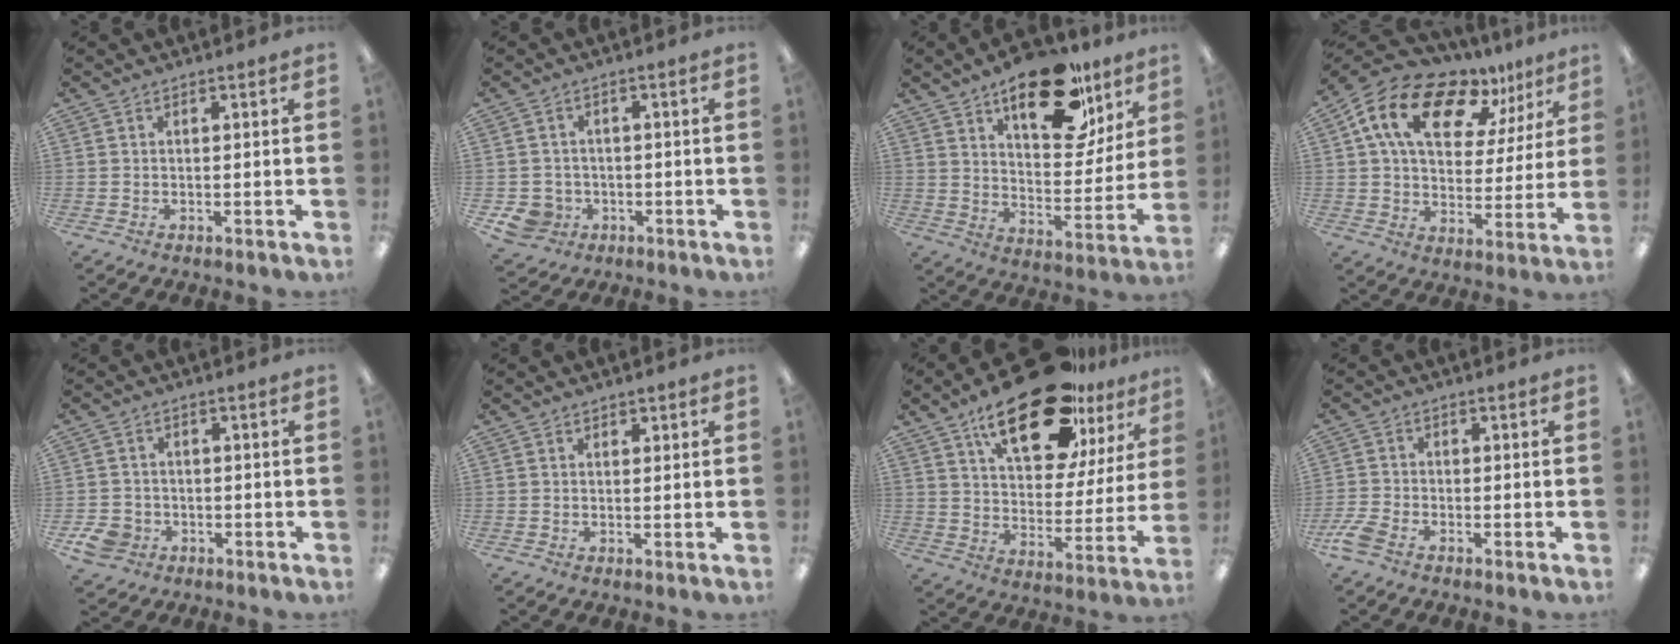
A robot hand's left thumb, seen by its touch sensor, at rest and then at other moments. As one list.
[{"total": 5.4, "force": [-2.4, 4.8, 1.0], "torque": [-0.033, 0.009, -0.047]}, {"total": 22.9, "force": [14.7, 10.5, 14.1], "torque": [-0.186, -0.087, 0.240]}, {"total": 17.5, "force": [11.0, 9.1, 10.0], "torque": [-0.178, -0.058, 0.194]}, {"total": 5.4, "force": [-2.9, 4.3, 1.5], "torque": [-0.041, 0.013, -0.054]}, {"total": 0.8, "force": [0.6, 0.5, 0.0], "torque": [0.001, 0.001, 0.010]}, {"total": 24.2, "force": [16.2, 9.8, 15.0], "torque": [-0.234, -0.094, 0.271]}, {"total": 4.1, "force": [-3.0, 1.9, 2.1], "torque": [-0.055, 0.003, -0.059]}]